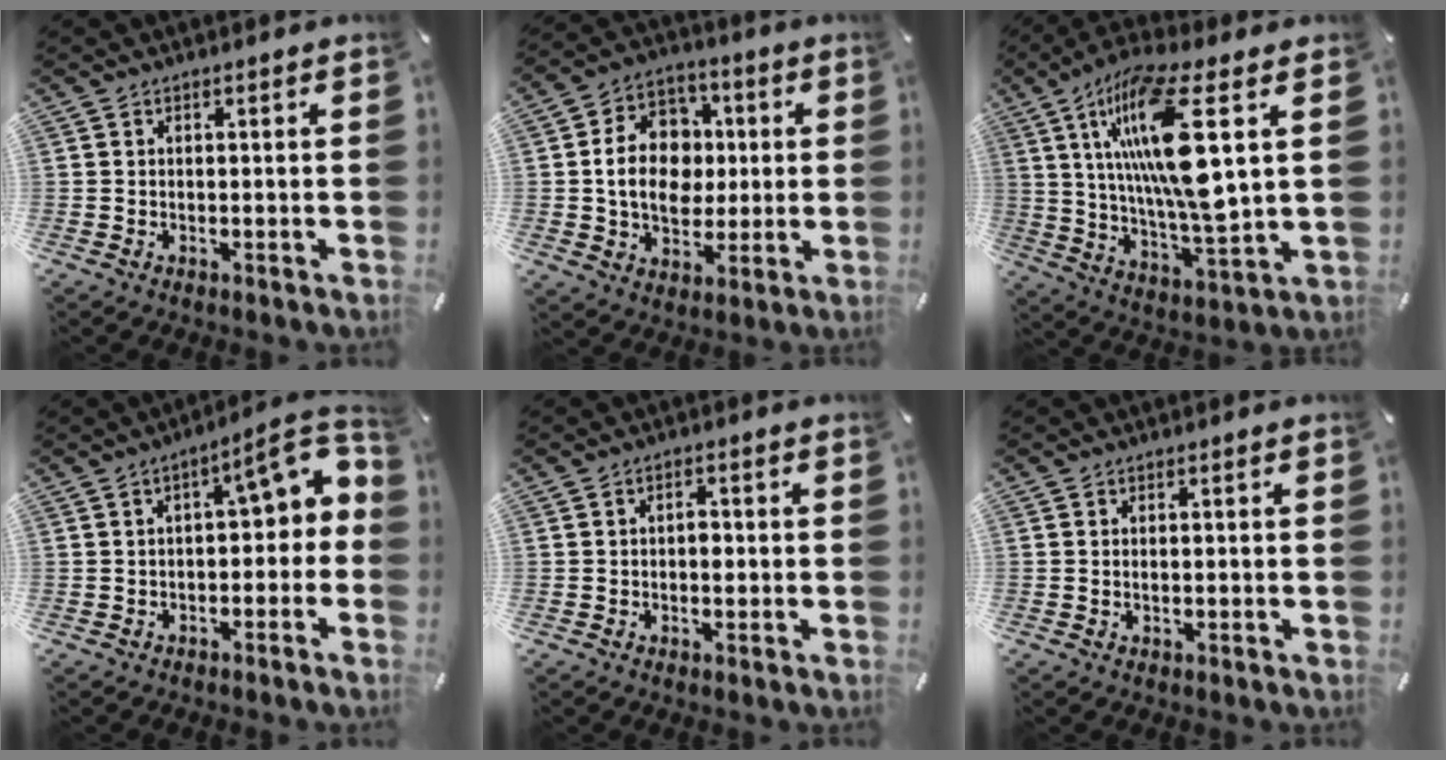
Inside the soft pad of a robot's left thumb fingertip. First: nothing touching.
{"total": 13.5, "force": [0.3, 11.3, 7.4], "torque": [-0.125, 0.017, 0.011]}
{"total": 20.2, "force": [6.6, 4.8, 18.4], "torque": [-0.383, -0.033, 0.085]}
{"total": 10.4, "force": [2.9, 4.6, 8.9], "torque": [-0.112, -0.028, 0.043]}
{"total": 2.4, "force": [-0.2, 1.6, 1.8], "torque": [-0.026, 0.001, -0.007]}
{"total": 1.0, "force": [-0.1, 0.6, 0.8], "torque": [-0.017, 0.002, -0.003]}